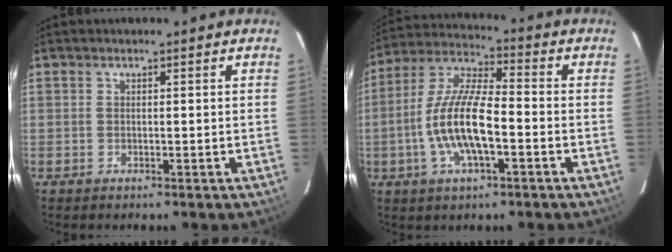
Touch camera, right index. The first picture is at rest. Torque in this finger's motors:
{"motor_torque": [1.93, -0.21, 1.05, 0.21]}